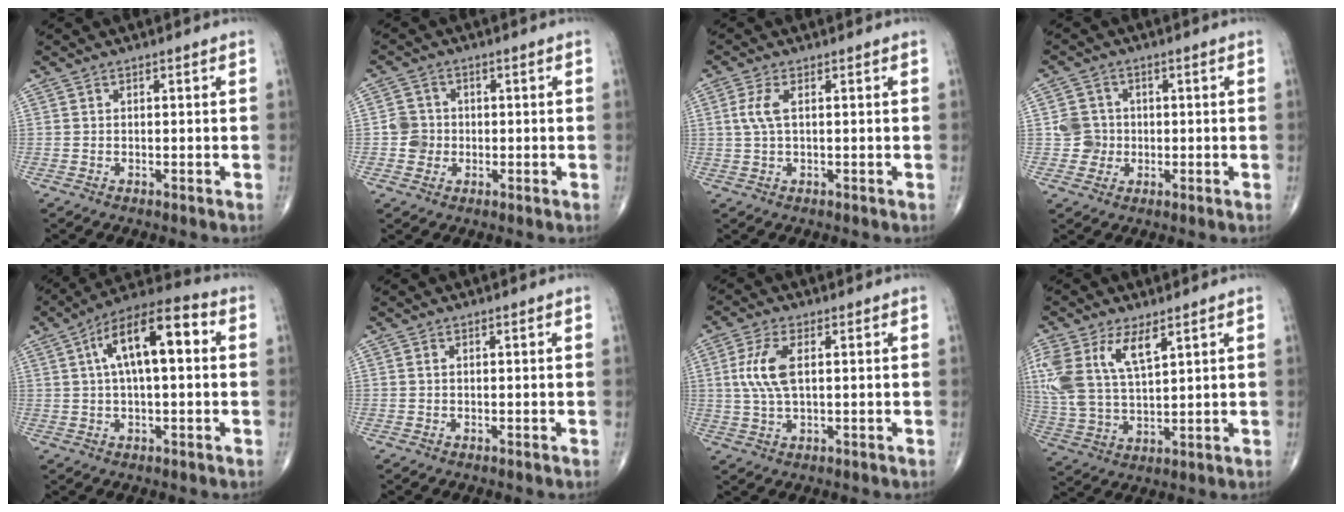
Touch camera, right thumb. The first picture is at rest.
{"total": 3.9, "force": [-0.5, 3.7, 0.9], "torque": [0.006, 0.008, -0.013]}
{"total": 3.5, "force": [0.6, 1.2, 3.2], "torque": [-0.090, 0.009, 0.014]}
{"total": 4.4, "force": [-0.2, 4.4, 0.7], "torque": [0.014, 0.008, -0.008]}
{"total": 14.1, "force": [2.9, 5.5, 12.7], "torque": [-0.208, 0.034, 0.038]}
{"total": 0.0}
{"total": 7.1, "force": [1.3, 3.0, 6.3], "torque": [-0.151, 0.002, 0.026]}
{"total": 13.9, "force": [6.2, 6.4, 10.6], "torque": [-0.231, -0.012, 0.131]}